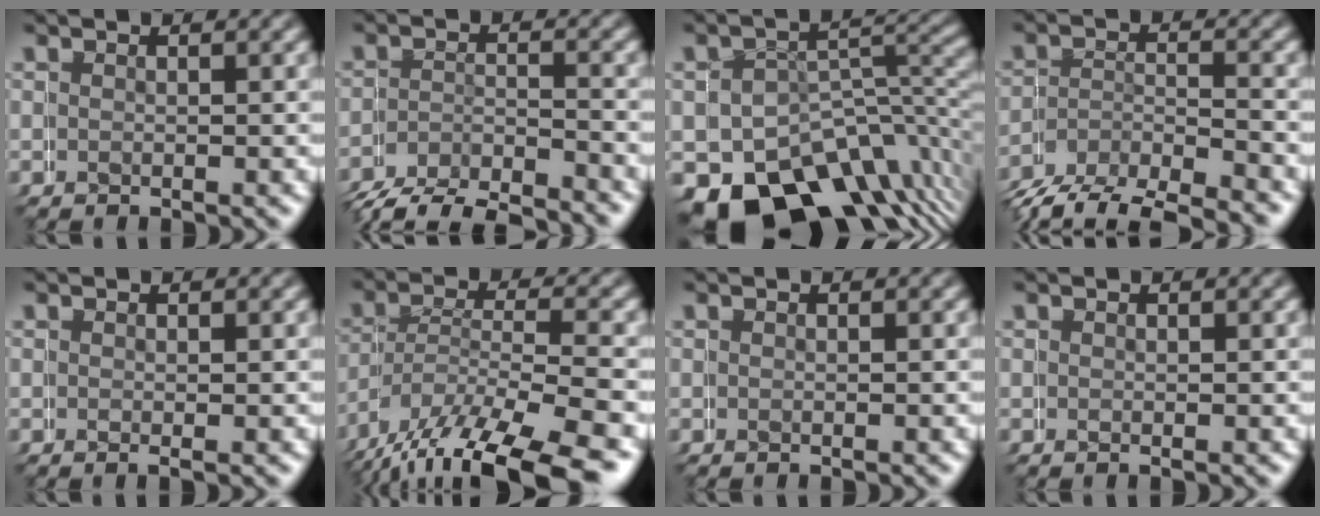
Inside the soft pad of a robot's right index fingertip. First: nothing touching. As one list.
[{"total": 4.3, "force": [-3.6, 2.3, -0.1], "torque": [-0.015, -0.011, -0.064]}, {"total": 11.5, "force": [-6.2, 8.0, 5.4], "torque": [-0.086, -0.049, -0.074]}, {"total": 5.2, "force": [-3.9, 3.3, 1.2], "torque": [-0.024, -0.009, -0.070]}, {"total": 0.7, "force": [0.0, 0.0, 0.7], "torque": [-0.003, 0.000, 0.001]}, {"total": 6.6, "force": [-4.2, 3.2, 3.9], "torque": [-0.087, -0.028, -0.051]}, {"total": 0.0}, {"total": 0.0}]